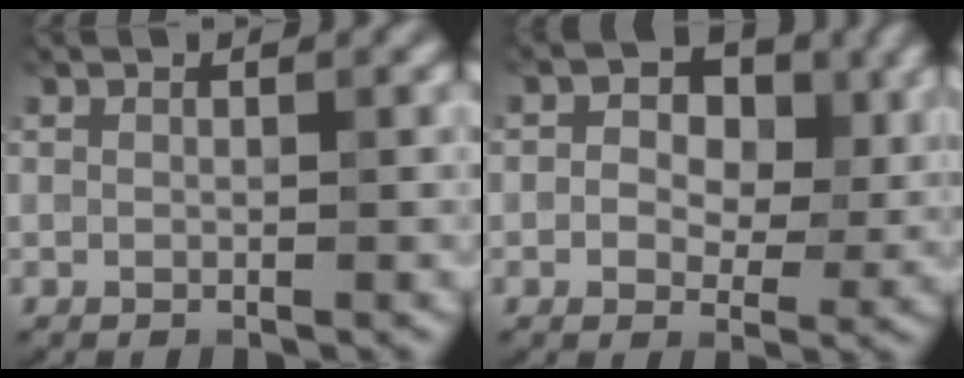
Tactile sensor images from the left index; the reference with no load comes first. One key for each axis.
{"total": 6.0, "fx": 1.6, "fy": 4.0, "fz": 4.2, "tx": -0.049, "ty": -0.003, "tz": 0.012}